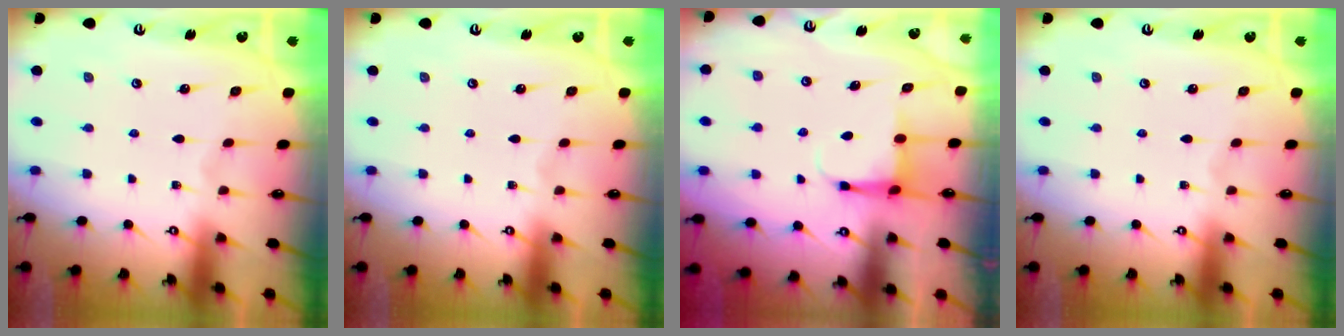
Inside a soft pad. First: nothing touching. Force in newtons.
{"total": 0.0}
{"total": 4.2, "press": 4.2, "slide": 0.2}
{"total": 0.0}